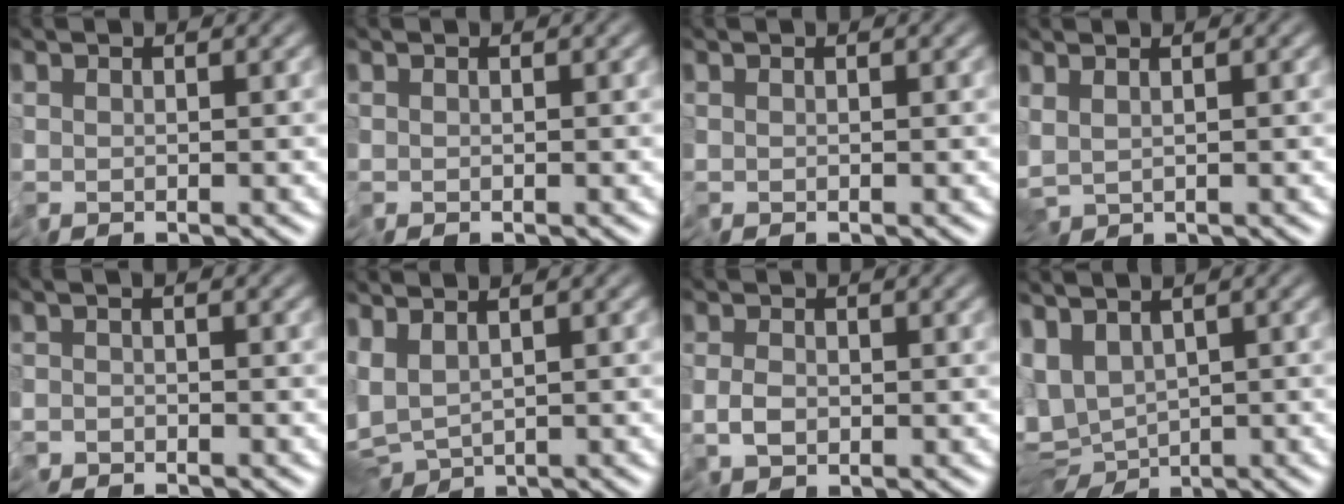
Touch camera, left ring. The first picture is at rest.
{"total": 0.0}
{"total": 0.0}
{"total": 2.4, "force": [-0.6, 1.2, 2.0], "torque": [-0.040, -0.006, -0.012]}
{"total": 1.7, "force": [-1.1, 0.7, 1.2], "torque": [-0.022, -0.006, -0.025]}
{"total": 5.4, "force": [-0.9, 2.9, 4.5], "torque": [-0.101, -0.015, -0.006]}
{"total": 1.9, "force": [-0.8, 1.2, 1.3], "torque": [-0.023, 0.001, -0.021]}
{"total": 6.0, "force": [0.4, 4.0, 4.5], "torque": [-0.075, 0.003, 0.034]}